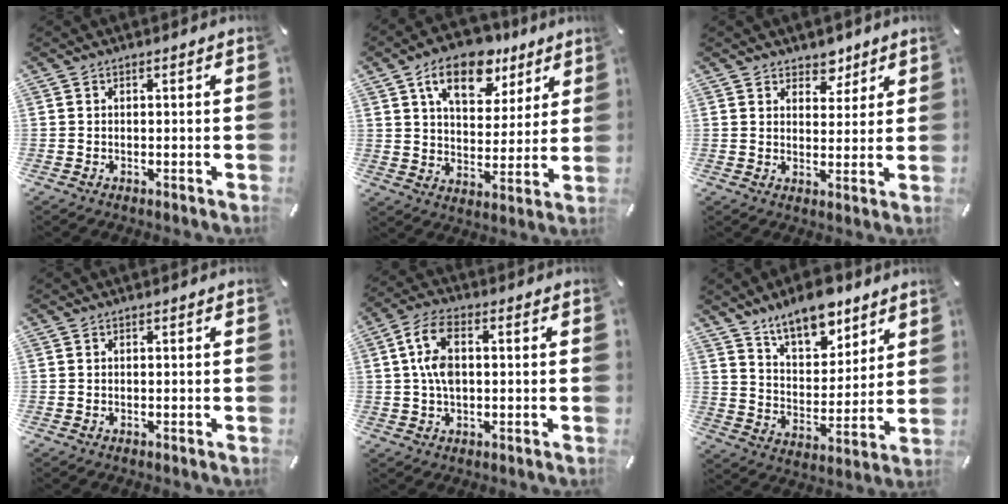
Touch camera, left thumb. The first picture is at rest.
{"total": 14.8, "force": [9.1, 8.4, 8.0], "torque": [-0.126, -0.036, 0.160]}
{"total": 5.3, "force": [4.0, 3.5, 0.6], "torque": [0.012, -0.025, 0.067]}
{"total": 0.0}
{"total": 8.1, "force": [1.0, 4.8, 6.5], "torque": [-0.136, 0.006, 0.014]}
{"total": 12.4, "force": [10.2, 5.5, 4.3], "torque": [-0.073, -0.068, 0.189]}